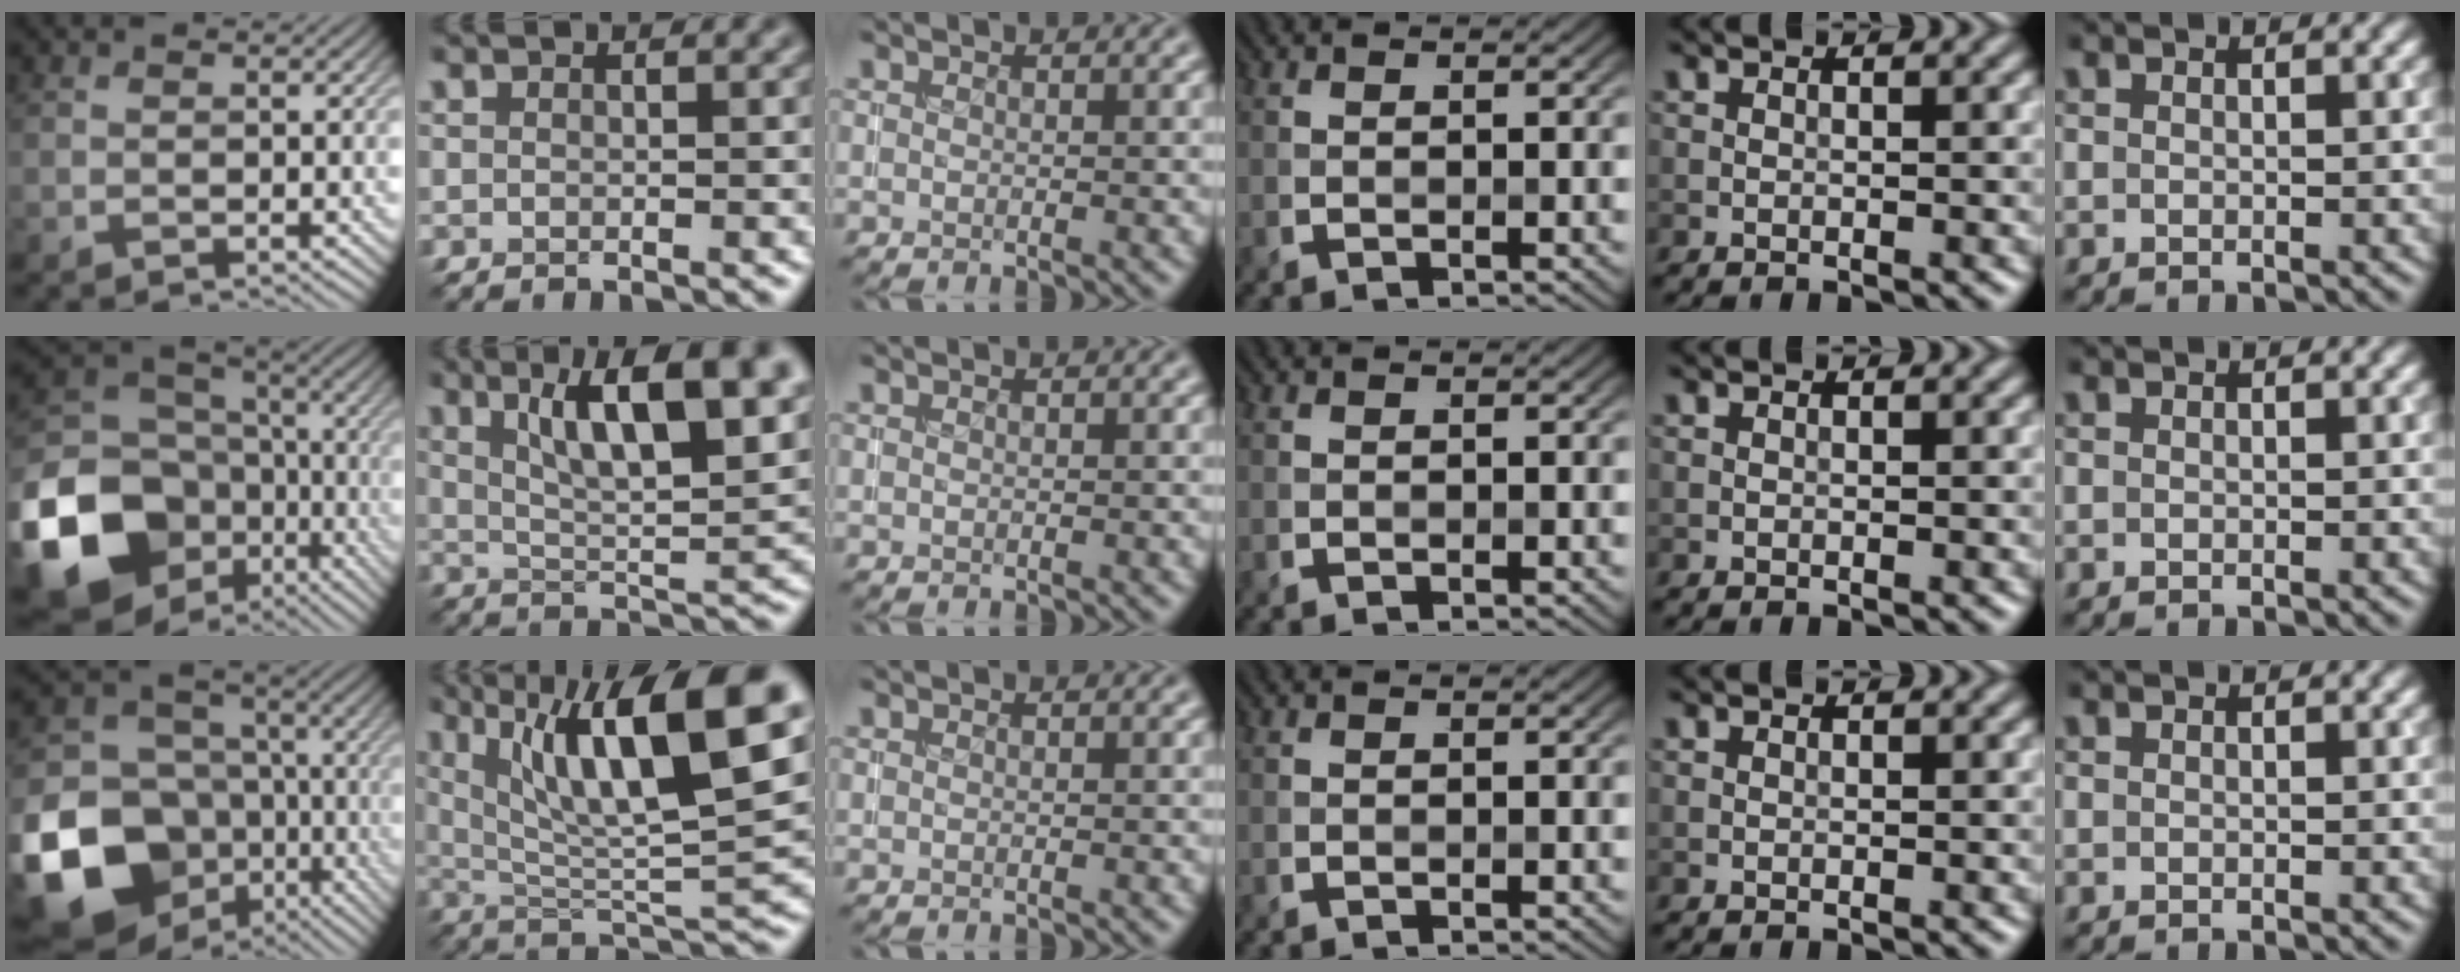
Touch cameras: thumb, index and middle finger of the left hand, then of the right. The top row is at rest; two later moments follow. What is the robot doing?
{"motion": "insert", "object": "coin"}